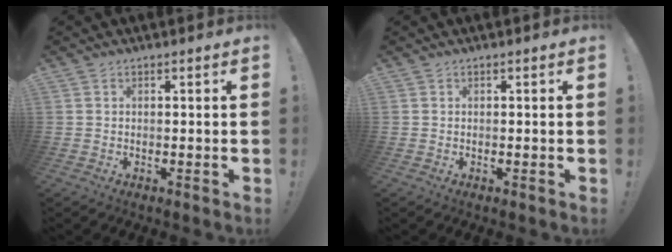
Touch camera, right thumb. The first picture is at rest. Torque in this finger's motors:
{"motor_torque": [-0.62, -0.13, -0.12, 0.65, -0.01]}